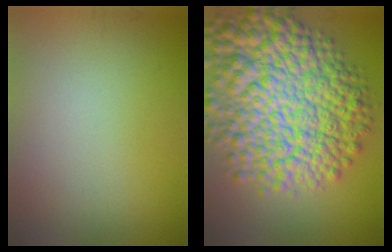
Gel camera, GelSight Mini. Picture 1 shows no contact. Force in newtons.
{"total": 13.3, "press": 13.2, "slide": 0.4}